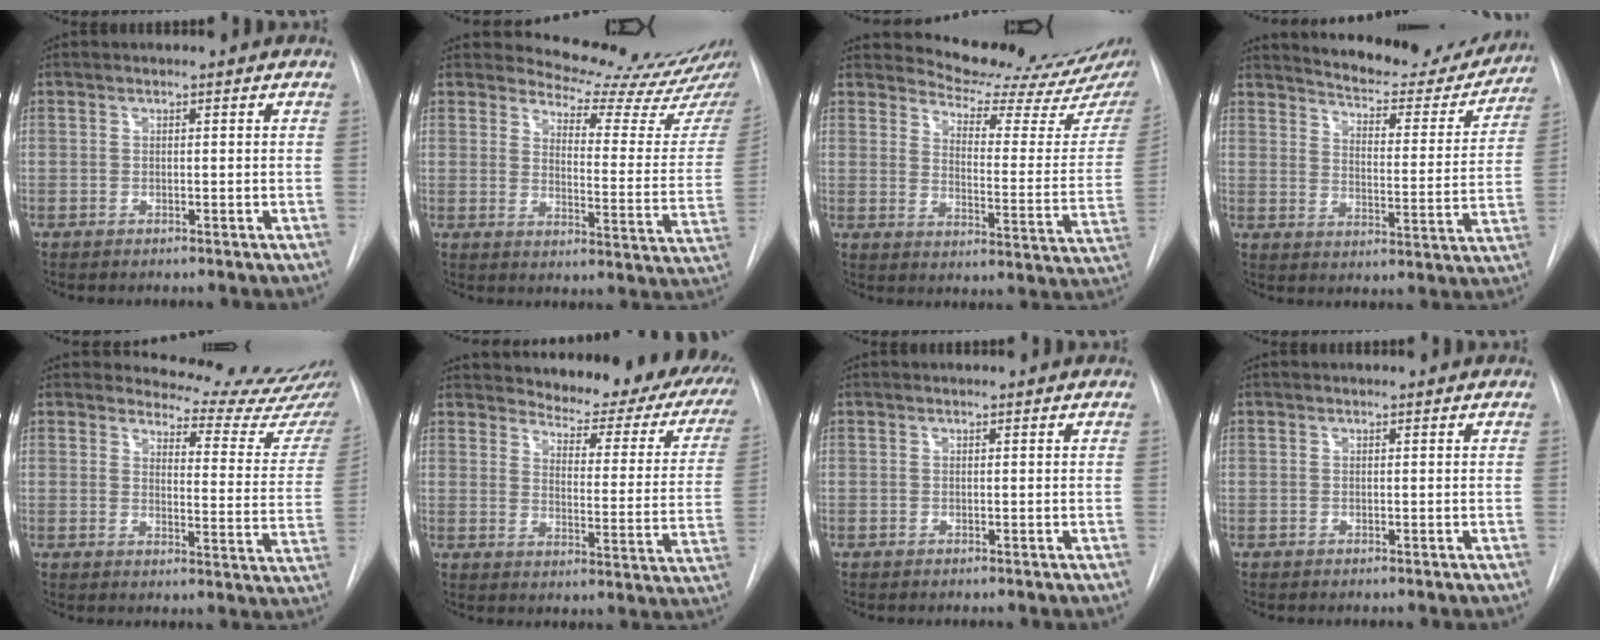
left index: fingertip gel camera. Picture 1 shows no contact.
{"total": 15.5, "force": [15.1, 1.0, 3.4], "torque": [-0.039, -0.106, 0.168]}
{"total": 16.4, "force": [15.6, 0.6, 5.2], "torque": [-0.073, -0.096, 0.187]}
{"total": 18.9, "force": [17.7, 4.1, 5.4], "torque": [-0.065, -0.042, 0.221]}
{"total": 14.6, "force": [14.4, 1.2, 1.9], "torque": [-0.006, -0.108, 0.146]}
{"total": 22.6, "force": [20.1, 6.1, 8.3], "torque": [-0.099, -0.075, 0.221]}
{"total": 0.0}
{"total": 0.0}